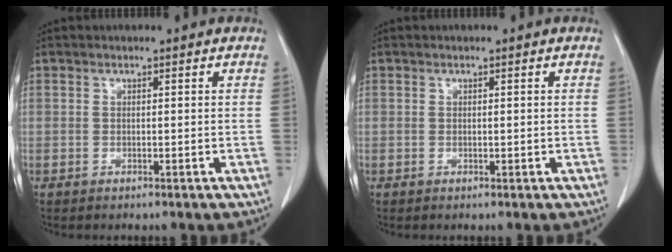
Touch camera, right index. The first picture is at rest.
{"total": 0.0}